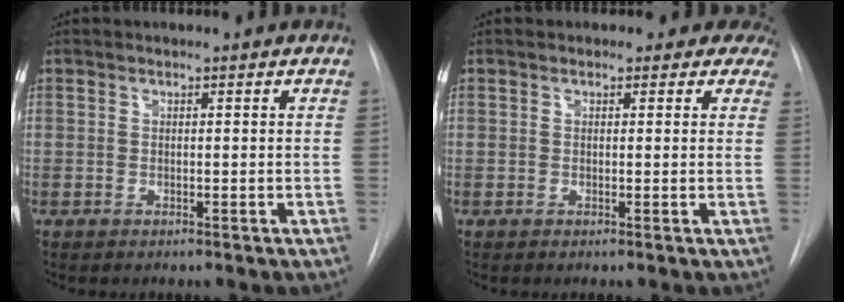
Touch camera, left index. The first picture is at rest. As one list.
[{"total": 4.7, "force": [3.9, 2.7, 0.2], "torque": [0.028, -0.005, 0.019]}]